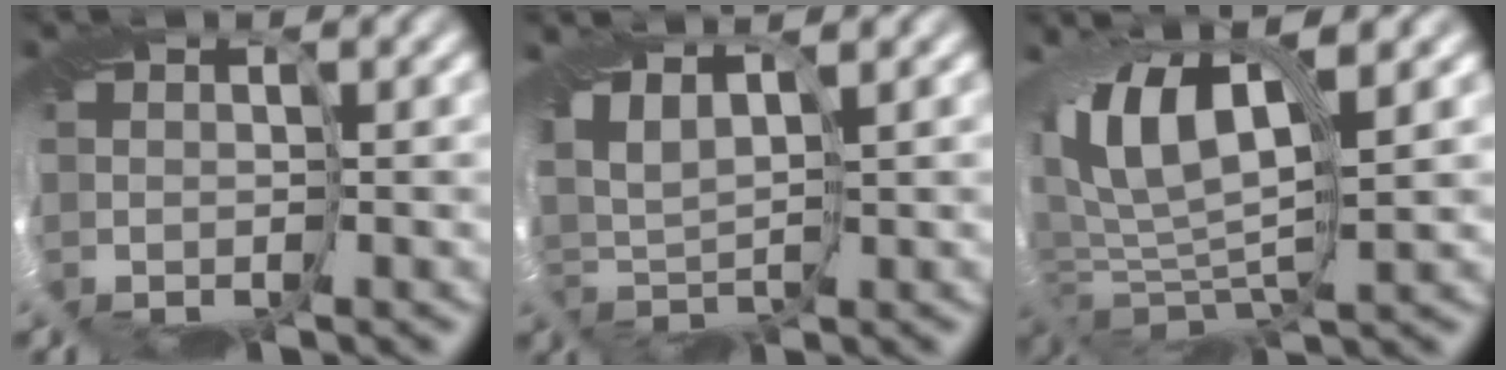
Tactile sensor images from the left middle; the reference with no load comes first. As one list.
[{"total": 4.4, "force": [0.4, 2.4, 3.7], "torque": [-0.078, -0.001, 0.008]}, {"total": 10.3, "force": [3.0, 4.3, 8.9], "torque": [-0.189, 0.007, 0.053]}]